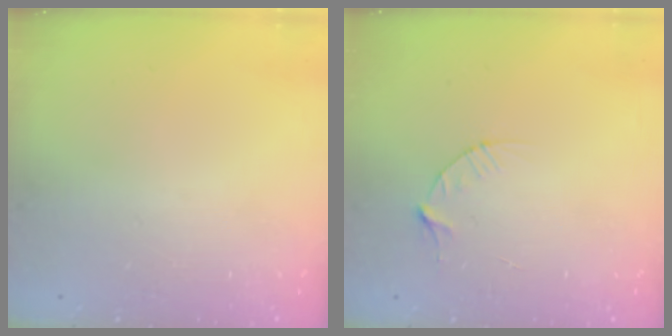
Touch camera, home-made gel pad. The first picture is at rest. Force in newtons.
{"total": 4.1, "press": 4.1, "slide": 0.4}